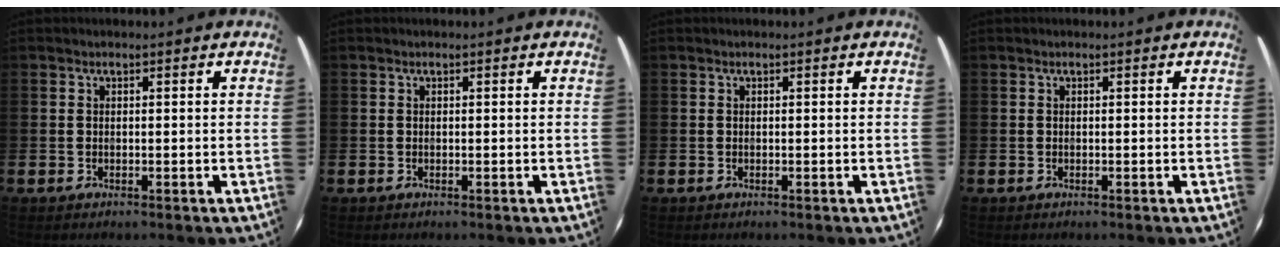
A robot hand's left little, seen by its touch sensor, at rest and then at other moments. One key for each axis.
{"total": 0.0}
{"total": 0.0}
{"total": 0.0}